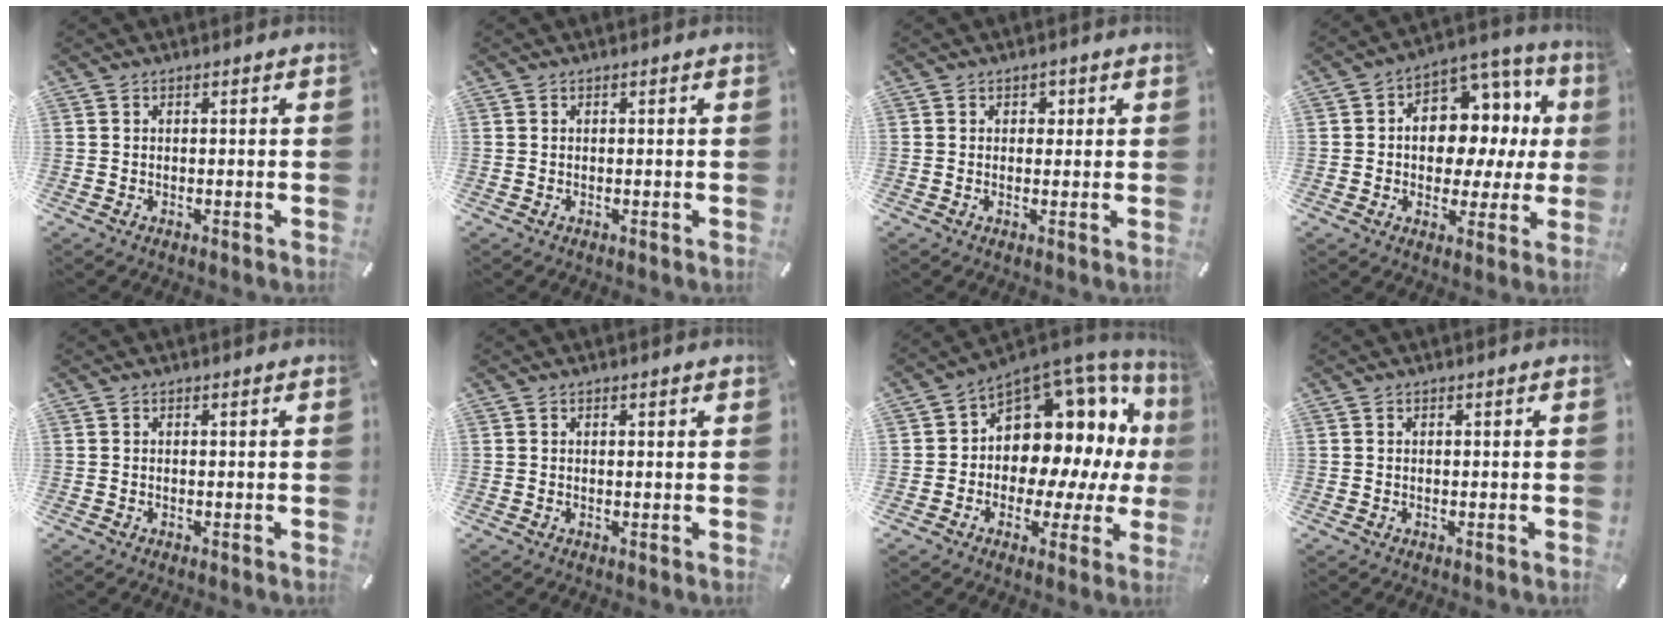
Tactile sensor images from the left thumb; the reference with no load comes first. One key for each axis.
{"total": 0.0}
{"total": 1.4, "fx": 0.4, "fy": 1.3, "fz": 0.4, "tx": 0.006, "ty": 0.000, "tz": 0.001}
{"total": 13.0, "fx": 1.6, "fy": 10.0, "fz": 8.0, "tx": -0.106, "ty": -0.016, "tz": 0.036}
{"total": 0.0}
{"total": 0.5, "fx": 0.3, "fy": 0.3, "fz": 0.3, "tx": -0.005, "ty": 0.001, "tz": 0.006}
{"total": 12.5, "fx": 4.1, "fy": 9.5, "fz": 7.1, "tx": -0.097, "ty": -0.068, "tz": 0.068}
{"total": 0.0}